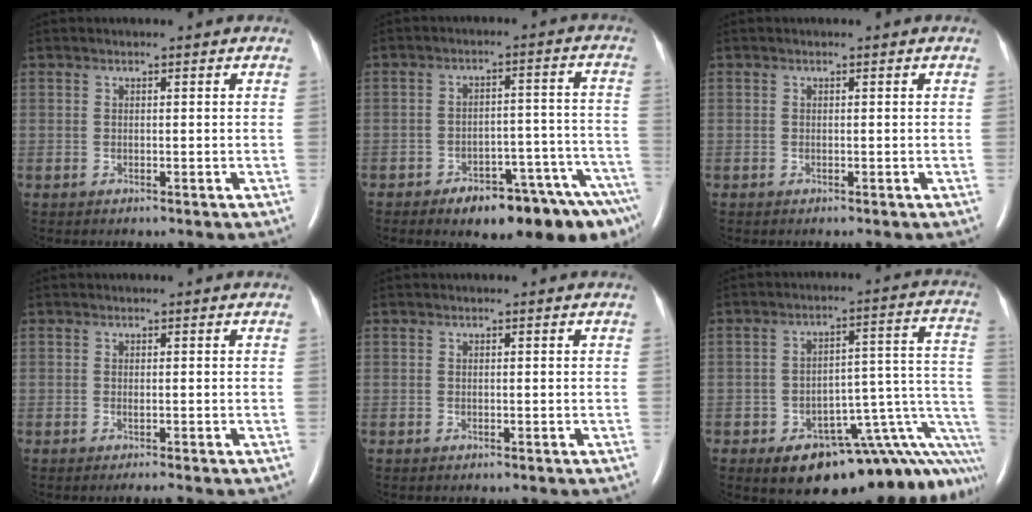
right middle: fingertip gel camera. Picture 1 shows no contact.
{"total": 14.8, "force": [-11.1, 3.7, 9.1], "torque": [-0.050, 0.042, -0.146]}
{"total": 0.0}
{"total": 0.9, "force": [-0.6, -0.5, 0.5], "torque": [-0.006, 0.001, -0.014]}
{"total": 0.0}
{"total": 19.9, "force": [-11.9, 7.2, 14.2], "torque": [-0.069, 0.070, -0.138]}